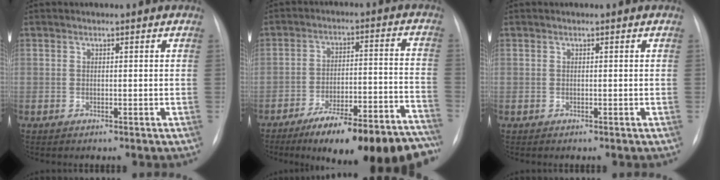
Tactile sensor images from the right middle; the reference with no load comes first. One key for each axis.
{"total": 21.7, "fx": -18.3, "fy": 3.3, "fz": 11.2, "tx": -0.094, "ty": 0.028, "tz": -0.263}
{"total": 0.0}